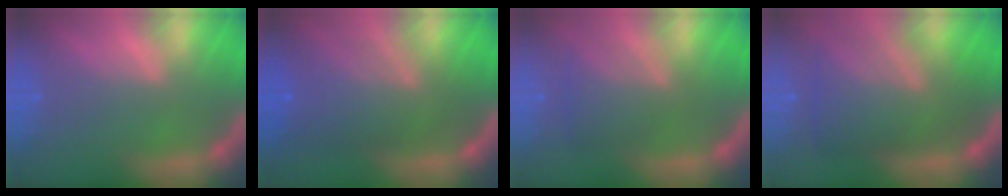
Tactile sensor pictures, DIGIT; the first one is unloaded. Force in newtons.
{"total": 8.0}
{"total": 4.6}
{"total": 8.6}